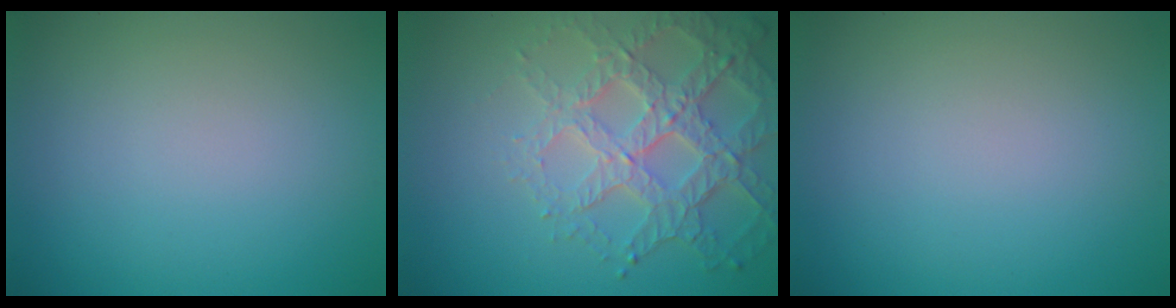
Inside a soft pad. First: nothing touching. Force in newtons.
{"total": 5.7, "press": 4.6, "slide": 3.4}
{"total": 0.0}